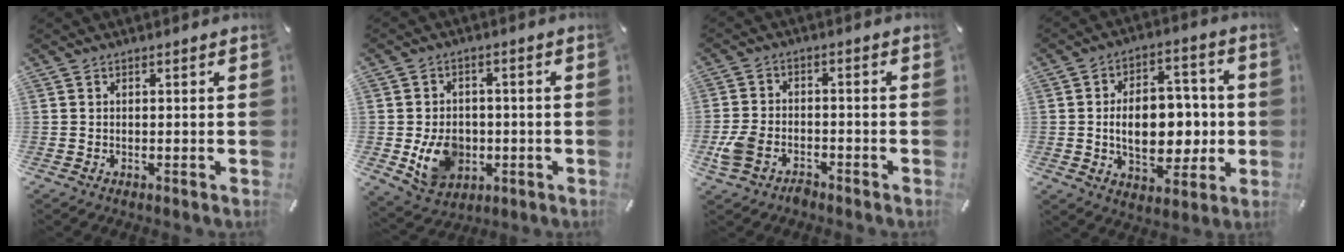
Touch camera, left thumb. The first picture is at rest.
{"total": 10.2, "force": [-1.8, 8.4, 5.4], "torque": [-0.102, 0.012, -0.029]}
{"total": 6.9, "force": [-4.0, 4.3, 3.6], "torque": [-0.079, 0.015, -0.075]}
{"total": 15.0, "force": [-1.0, 9.6, 11.4], "torque": [-0.170, 0.006, -0.016]}